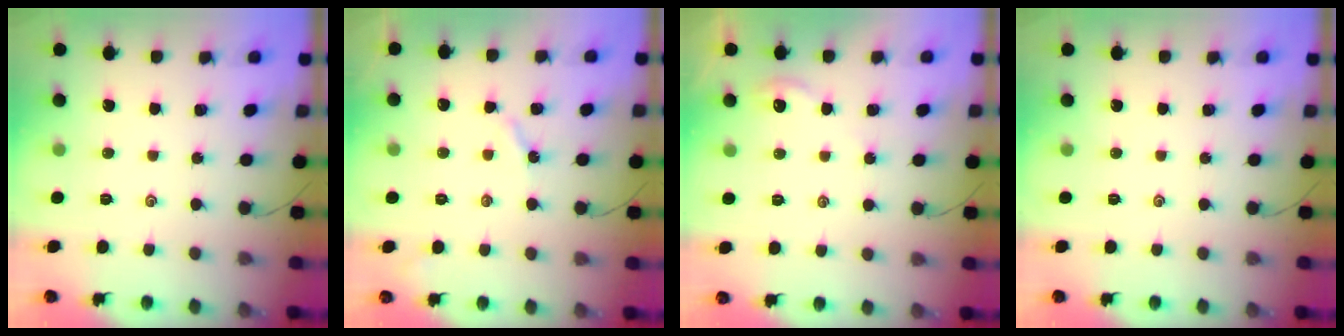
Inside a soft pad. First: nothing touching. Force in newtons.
{"total": 3.2, "press": 3.2, "slide": 0.3}
{"total": 2.2, "press": 2.2, "slide": 0.4}
{"total": 0.0}